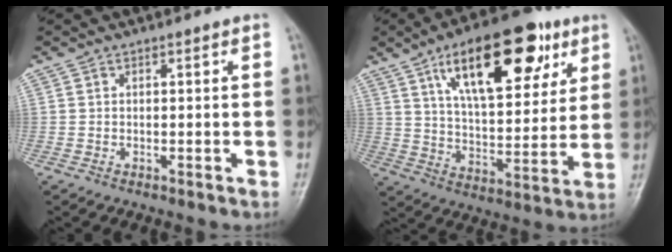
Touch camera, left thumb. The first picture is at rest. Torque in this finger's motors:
{"motor_torque": [2.73, 1.57, 1.76, -1.01, 0.14]}